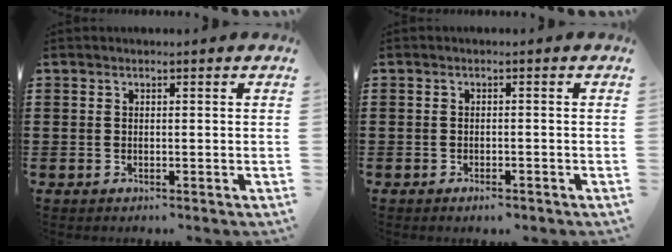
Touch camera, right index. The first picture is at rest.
{"total": 1.2, "force": [-1.0, 0.2, 0.5], "torque": [-0.013, -0.005, -0.019]}